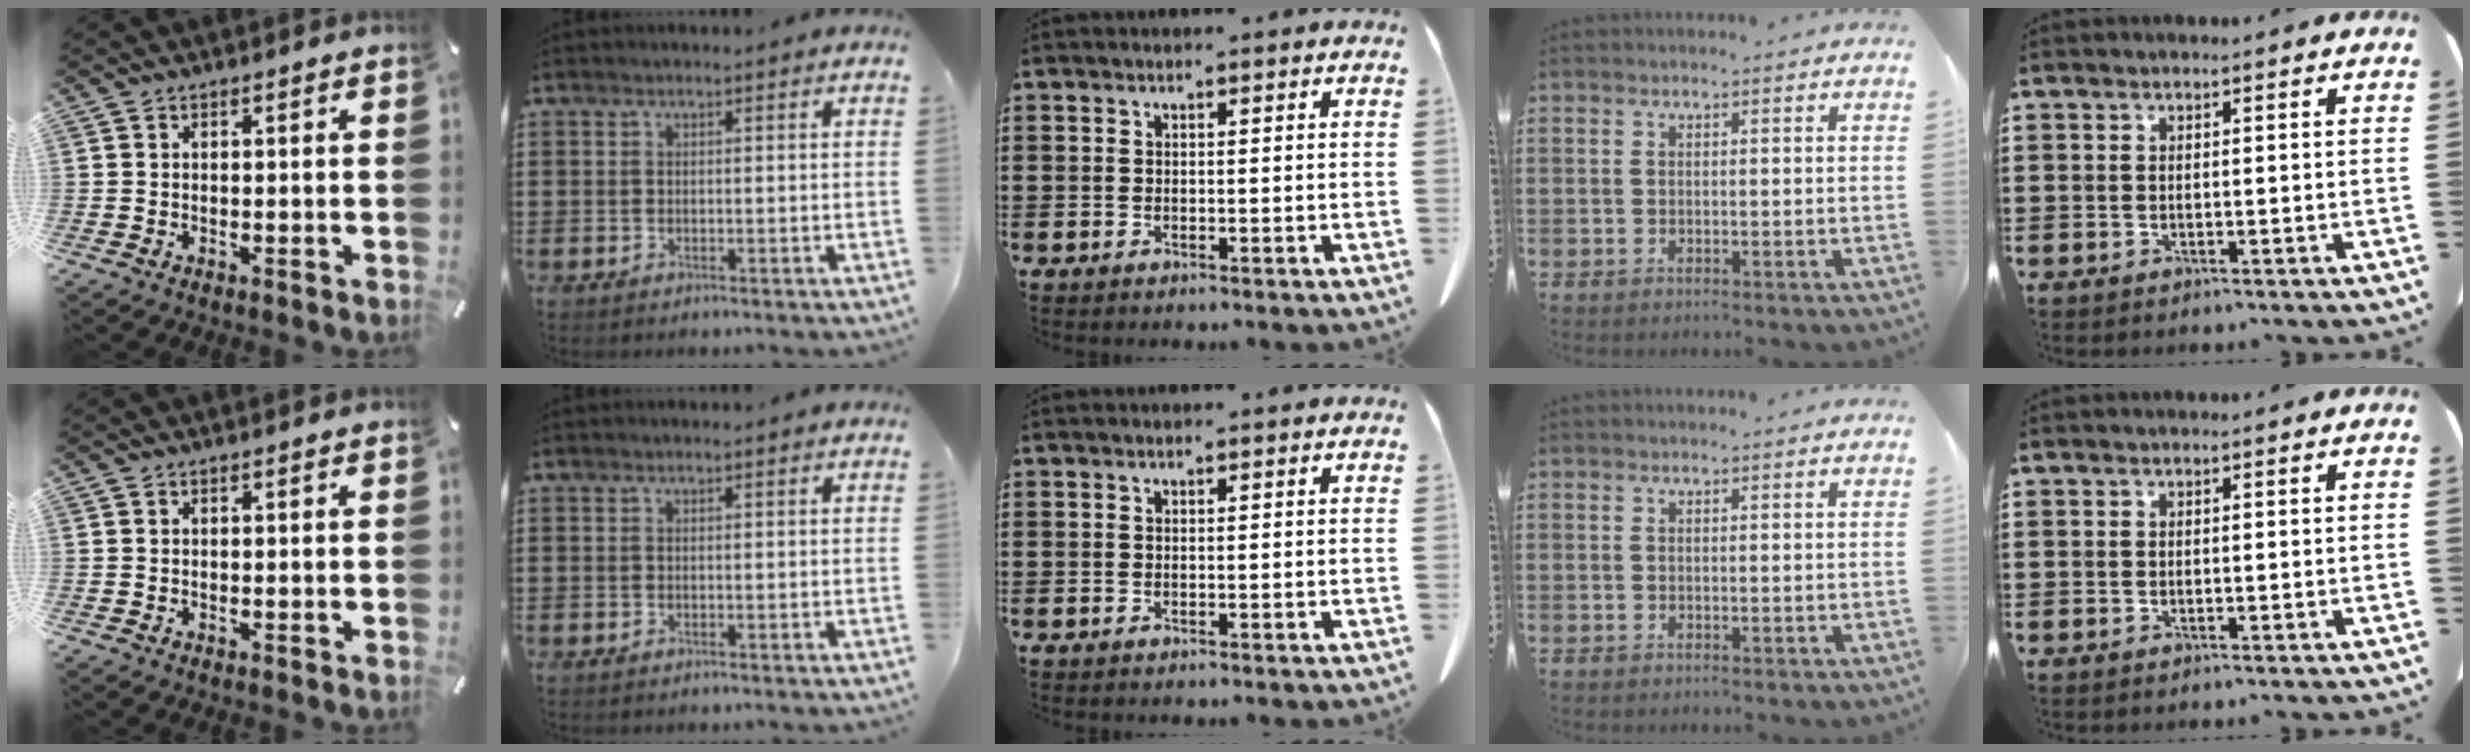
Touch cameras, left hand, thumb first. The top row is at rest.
{}